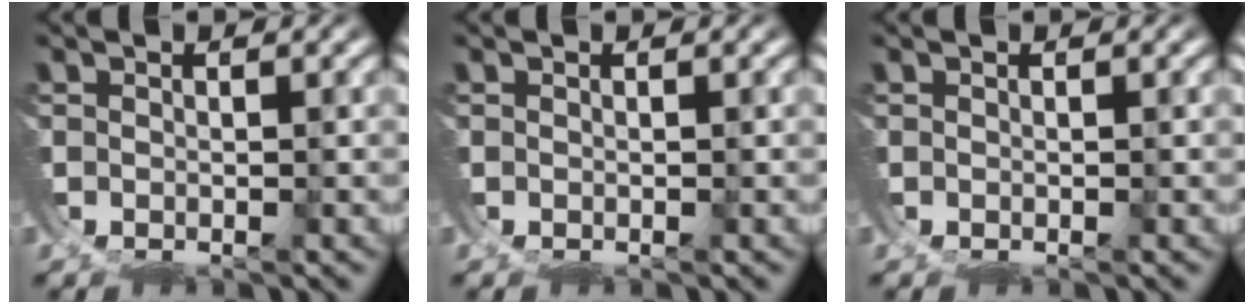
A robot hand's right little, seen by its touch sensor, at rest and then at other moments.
{"total": 0.0}
{"total": 0.0}